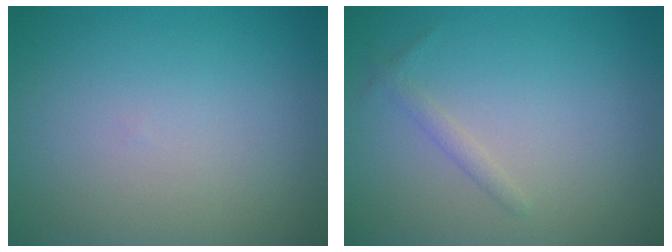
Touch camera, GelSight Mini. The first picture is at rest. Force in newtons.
{"total": 0.9, "press": 0.9, "slide": 0.1}